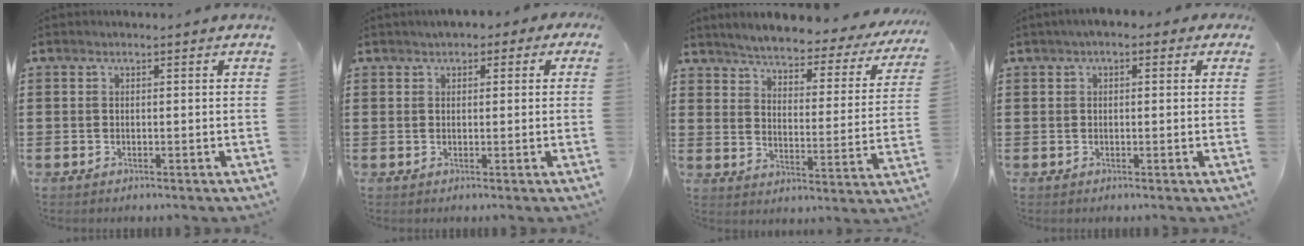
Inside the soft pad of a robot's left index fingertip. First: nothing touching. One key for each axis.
{"total": 1.7, "fx": 0.6, "fy": 1.2, "fz": 1.0, "tx": -0.015, "ty": 0.006, "tz": 0.006}
{"total": 3.8, "fx": 3.7, "fy": 0.1, "fz": 0.9, "tx": -0.040, "ty": -0.032, "tz": 0.055}
{"total": 1.7, "fx": 0.1, "fy": 1.1, "fz": 1.4, "tx": -0.028, "ty": 0.007, "tz": -0.002}